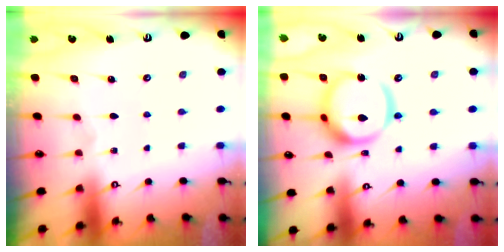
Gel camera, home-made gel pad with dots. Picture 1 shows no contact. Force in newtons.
{"total": 15.7, "press": 15.6, "slide": 1.9}